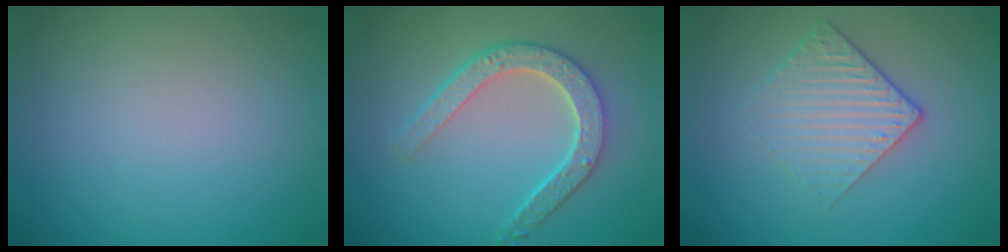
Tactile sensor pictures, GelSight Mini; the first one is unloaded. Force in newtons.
{"total": 4.7, "press": 3.8, "slide": 2.9}
{"total": 3.0, "press": 2.6, "slide": 1.4}